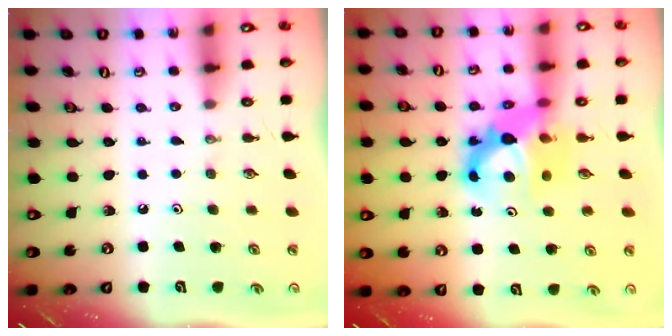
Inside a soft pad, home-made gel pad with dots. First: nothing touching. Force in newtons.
{"total": 11.4, "press": 11.4, "slide": 1.1}